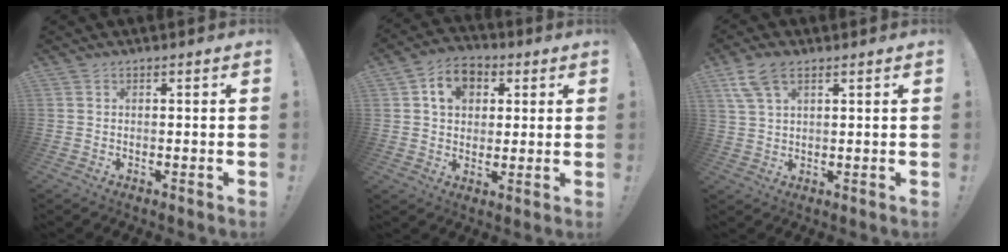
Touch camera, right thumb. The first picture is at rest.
{"total": 9.4, "force": [3.3, 7.6, 4.5], "torque": [-0.066, 0.000, 0.063]}
{"total": 7.9, "force": [4.5, 3.6, 5.4], "torque": [-0.101, -0.005, 0.089]}